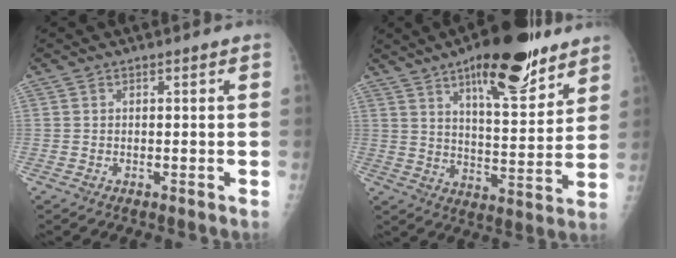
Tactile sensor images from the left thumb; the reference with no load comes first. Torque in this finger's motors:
{"motor_torque": [0.62, 0.57, 0.99, -1.55, 0.18]}